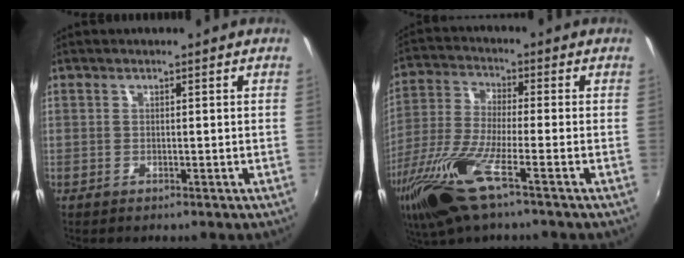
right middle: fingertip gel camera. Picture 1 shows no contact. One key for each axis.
{"total": 14.9, "fx": -8.3, "fy": 2.7, "fz": 12.0, "tx": -0.268, "ty": -0.039, "tz": -0.166}